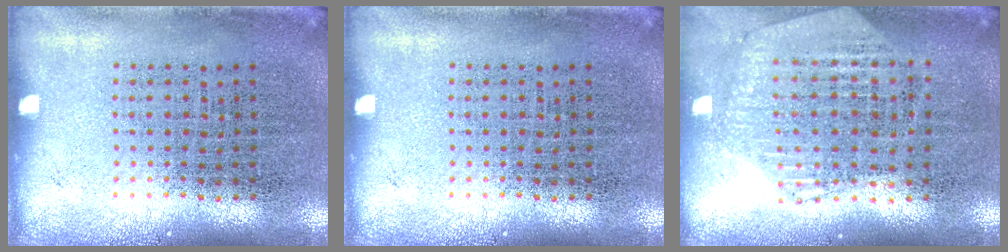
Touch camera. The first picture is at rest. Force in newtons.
{"total": 0.0}
{"total": 1.1, "press": 1.1, "slide": 0.3}